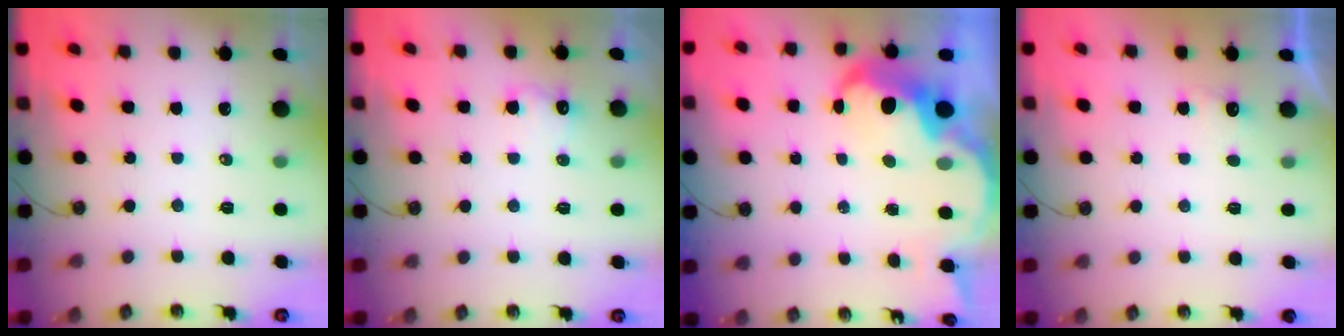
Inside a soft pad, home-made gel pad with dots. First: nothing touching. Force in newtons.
{"total": 6.6, "press": 6.5, "slide": 1.1}
{"total": 8.5, "press": 8.4, "slide": 0.6}
{"total": 1.6, "press": 1.5, "slide": 0.7}